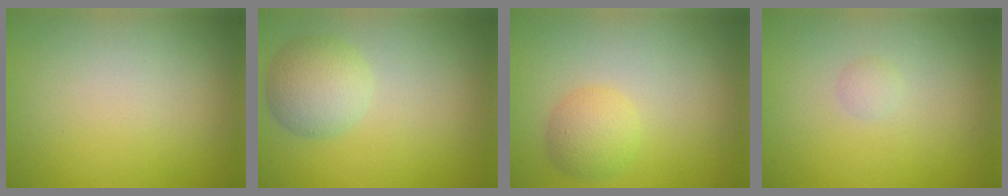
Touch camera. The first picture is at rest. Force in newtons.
{"total": 3.7, "press": 3.7, "slide": 0.1}
{"total": 2.4, "press": 2.4, "slide": 0.1}
{"total": 0.7, "press": 0.7, "slide": 0.0}